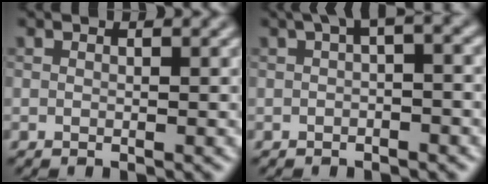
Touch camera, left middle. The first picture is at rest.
{"total": 2.9, "force": [0.5, 0.8, 2.7], "torque": [-0.039, 0.014, 0.002]}